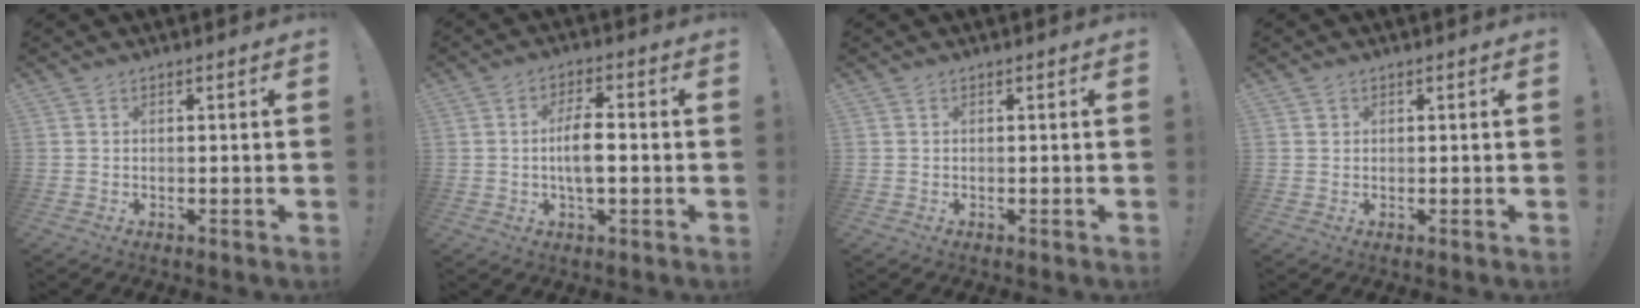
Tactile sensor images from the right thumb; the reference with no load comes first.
{"total": 7.8, "force": [-0.8, 4.2, 6.6], "torque": [-0.114, 0.006, -0.017]}
{"total": 0.0}
{"total": 1.0, "force": [0.5, 0.9, 0.1], "torque": [0.003, 0.001, 0.008]}